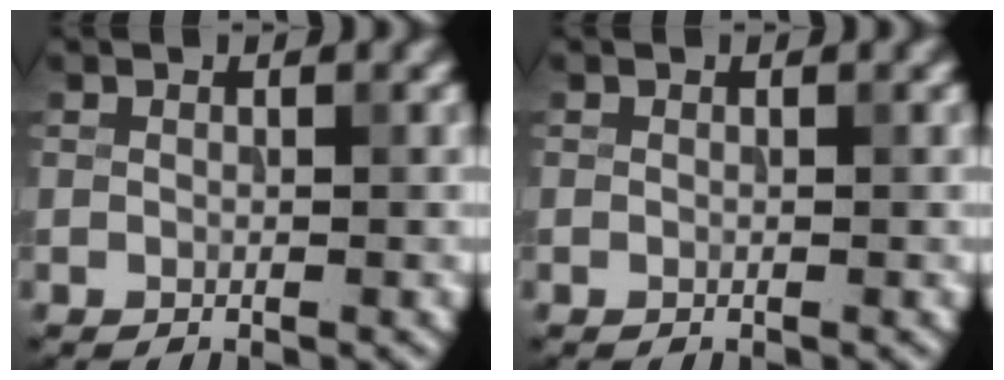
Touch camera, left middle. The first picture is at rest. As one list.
[{"total": 0.0}]